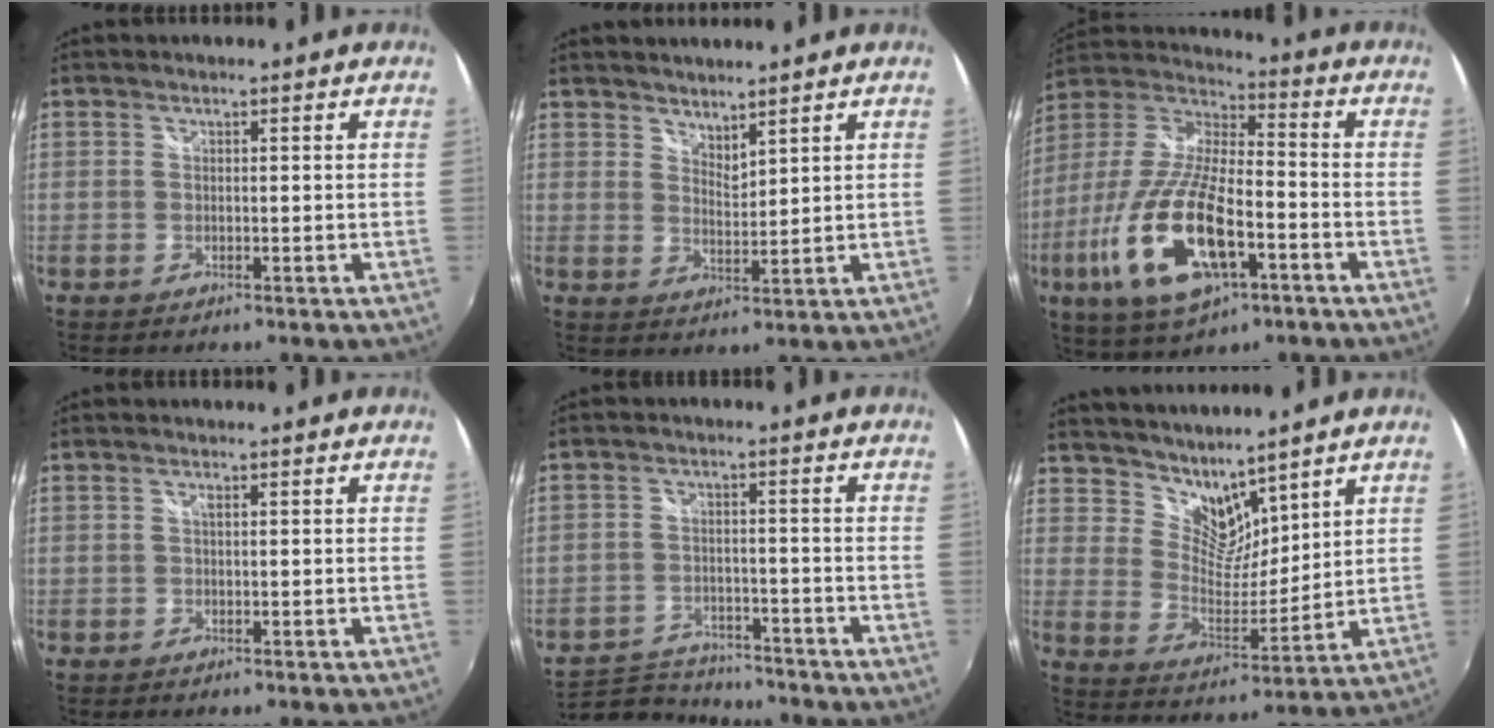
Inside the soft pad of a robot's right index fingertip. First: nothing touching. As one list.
[{"total": 3.5, "force": [3.2, 0.9, 1.1], "torque": [-0.013, -0.003, 0.056]}, {"total": 21.2, "force": [-8.1, 7.9, 17.8], "torque": [-0.371, -0.035, -0.150]}, {"total": 0.5, "force": [0.1, 0.0, 0.5], "torque": [-0.010, 0.003, 0.001]}, {"total": 10.2, "force": [-9.3, 3.6, 2.1], "torque": [-0.069, 0.007, -0.148]}, {"total": 8.5, "force": [7.2, 3.6, 2.6], "torque": [-0.039, -0.007, 0.137]}]